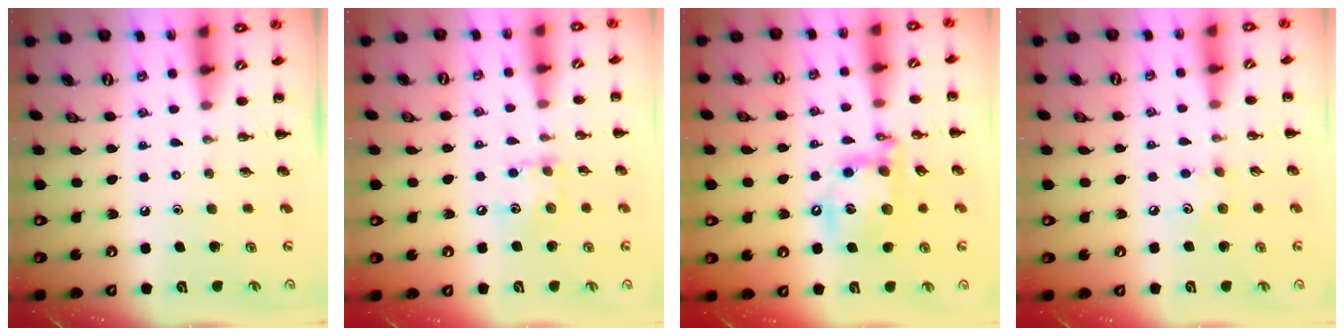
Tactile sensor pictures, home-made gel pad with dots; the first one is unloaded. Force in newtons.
{"total": 7.7, "press": 7.7, "slide": 0.7}
{"total": 16.5, "press": 16.2, "slide": 3.3}
{"total": 4.7, "press": 4.6, "slide": 1.1}